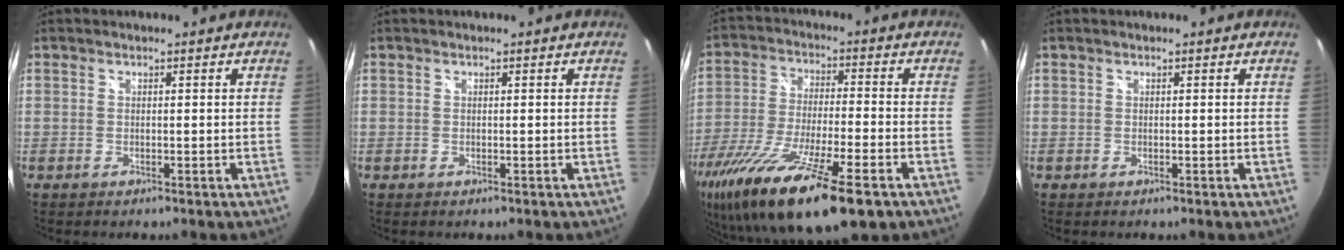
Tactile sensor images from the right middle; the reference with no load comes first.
{"total": 0.0}
{"total": 23.2, "force": [-14.8, 4.7, 17.2], "torque": [-0.336, -0.071, -0.255]}
{"total": 0.0}